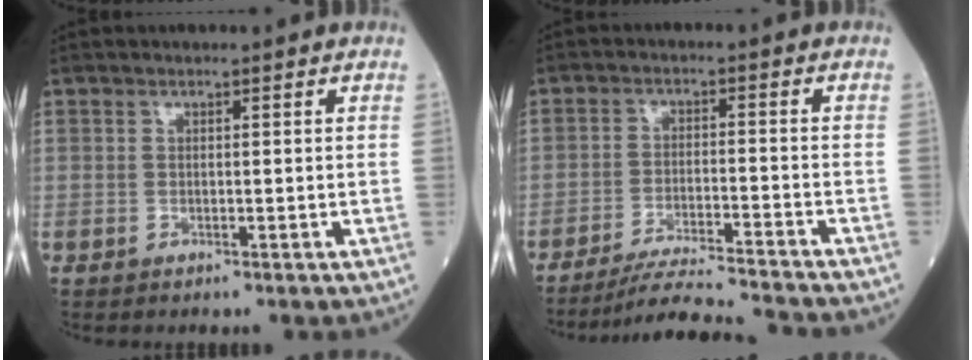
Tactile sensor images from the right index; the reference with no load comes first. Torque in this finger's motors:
{"motor_torque": [-0.01, -0.26, 0.25, 0.06]}